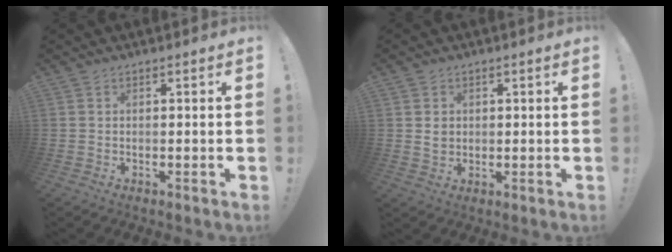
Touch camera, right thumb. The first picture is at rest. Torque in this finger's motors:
{"motor_torque": [-0.45, 0.07, 0.08, 0.33, -0.01]}